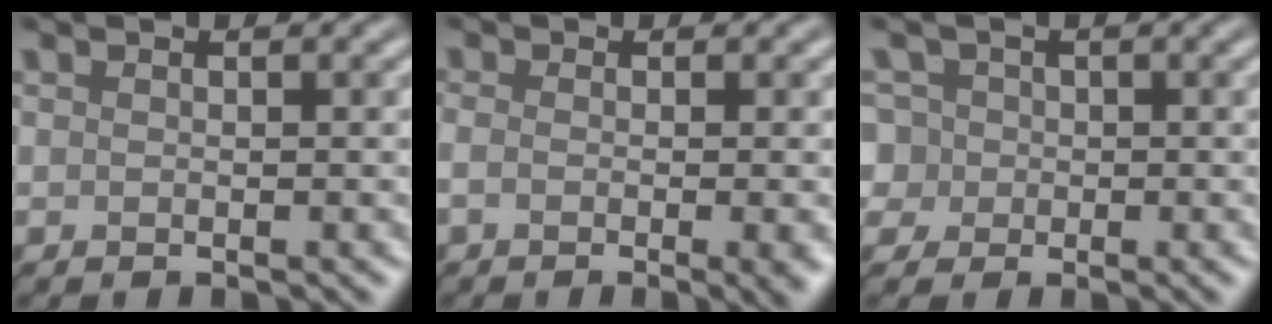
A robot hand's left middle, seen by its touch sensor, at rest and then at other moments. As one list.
[{"total": 3.9, "force": [-1.0, 1.6, 3.4], "torque": [-0.035, -0.012, -0.018]}, {"total": 4.3, "force": [0.8, 4.1, 1.0], "torque": [-0.014, 0.039, -0.005]}]